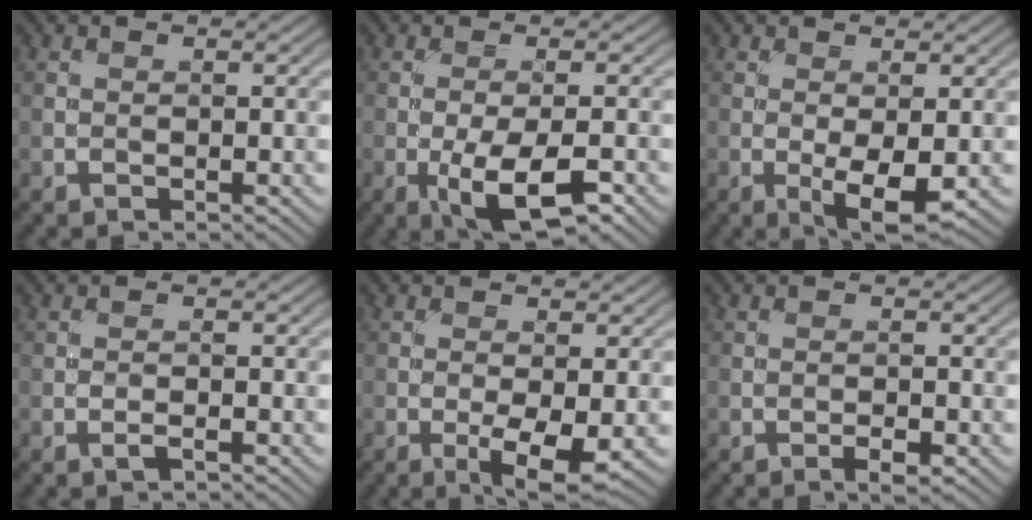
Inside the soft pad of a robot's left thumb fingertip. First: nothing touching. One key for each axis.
{"total": 6.8, "fx": -2.8, "fy": 2.3, "fz": 5.8, "tx": -0.105, "ty": -0.002, "tz": -0.046}
{"total": 4.3, "fx": -0.9, "fy": 1.5, "fz": 4.0, "tx": -0.071, "ty": -0.006, "tz": -0.014}
{"total": 0.9, "fx": -0.5, "fy": 0.2, "fz": 0.7, "tx": -0.016, "ty": 0.001, "tz": -0.011}
{"total": 4.6, "fx": -1.4, "fy": 1.5, "fz": 4.1, "tx": -0.072, "ty": -0.006, "tz": -0.022}
{"total": 1.6, "fx": -0.9, "fy": 0.6, "fz": 1.3, "tx": -0.021, "ty": 0.001, "tz": -0.017}